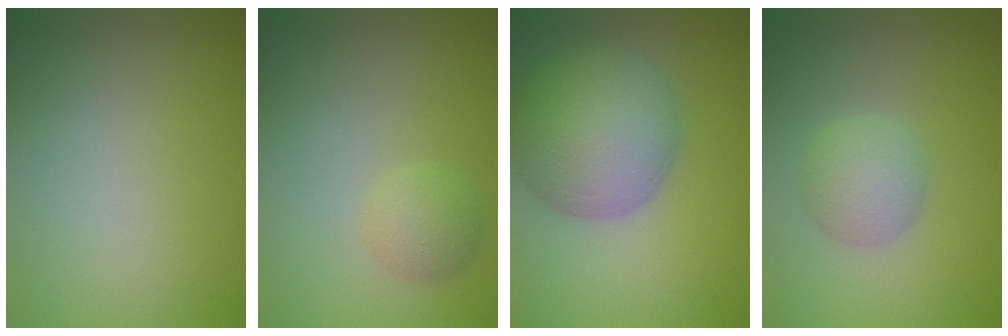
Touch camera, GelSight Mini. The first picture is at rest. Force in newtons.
{"total": 1.9, "press": 1.9, "slide": 0.1}
{"total": 8.7, "press": 8.7, "slide": 0.4}
{"total": 3.0, "press": 3.0, "slide": 0.0}